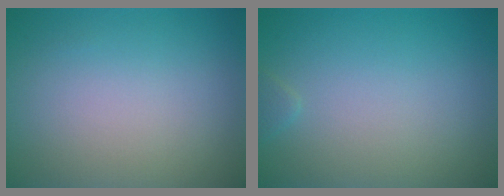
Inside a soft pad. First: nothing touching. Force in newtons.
{"total": 0.5, "press": 0.5, "slide": 0.1}